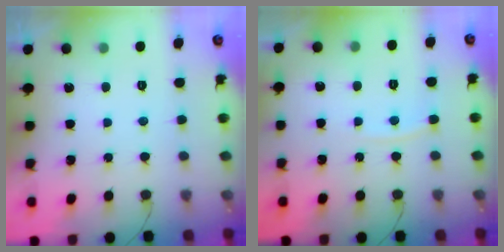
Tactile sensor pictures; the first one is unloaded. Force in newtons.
{"total": 5.4, "press": 5.3, "slide": 0.8}